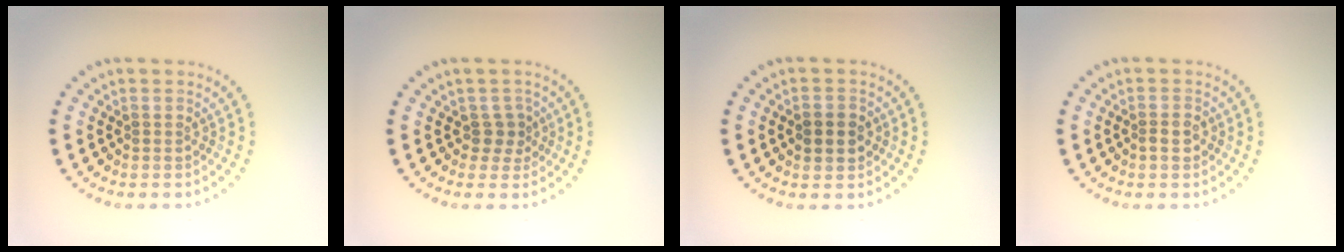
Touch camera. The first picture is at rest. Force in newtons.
{"total": 1.5, "press": 1.2, "slide": 1.0}
{"total": 2.3, "press": 2.3, "slide": 0.2}
{"total": 1.3, "press": 1.2, "slide": 0.5}